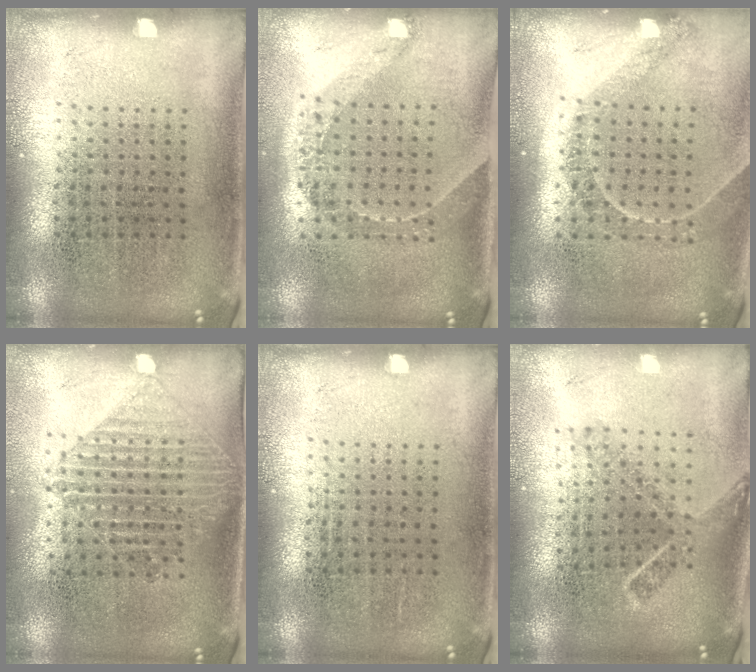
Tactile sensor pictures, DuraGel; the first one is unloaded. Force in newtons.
{"total": 1.6, "press": 1.3, "slide": 1.0}
{"total": 1.3, "press": 1.2, "slide": 0.4}
{"total": 1.4, "press": 1.2, "slide": 0.6}
{"total": 0.0}
{"total": 1.8, "press": 1.4, "slide": 1.2}